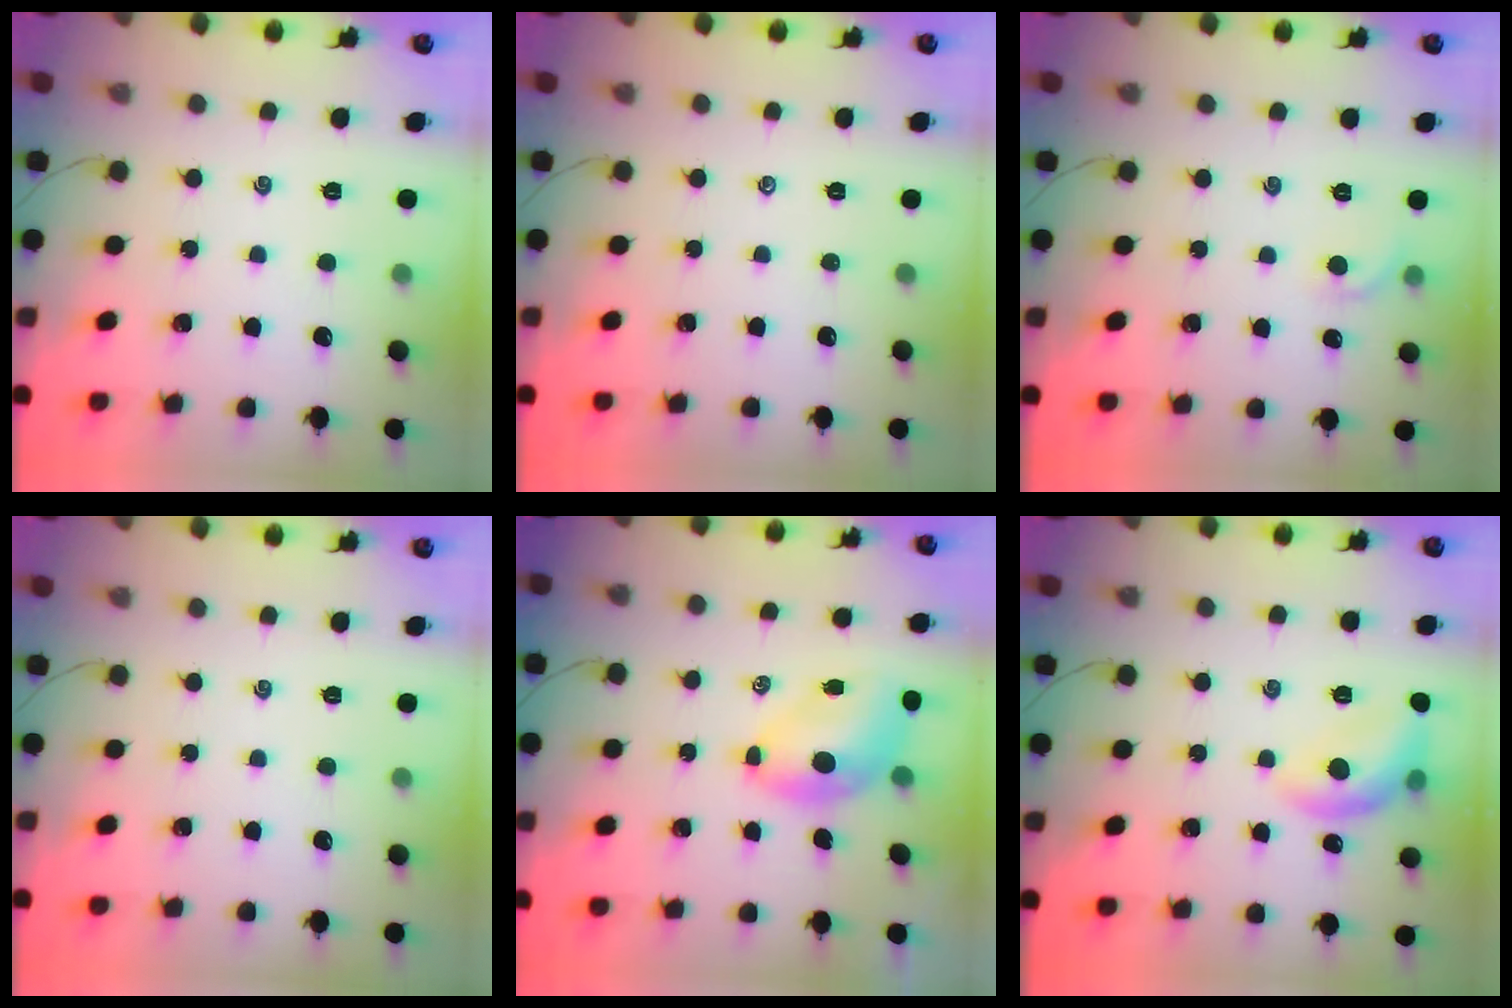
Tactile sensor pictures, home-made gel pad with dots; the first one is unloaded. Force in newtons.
{"total": 0.0}
{"total": 4.2, "press": 4.1, "slide": 1.1}
{"total": 0.0}
{"total": 6.7, "press": 6.6, "slide": 1.3}
{"total": 11.6, "press": 11.6, "slide": 0.7}